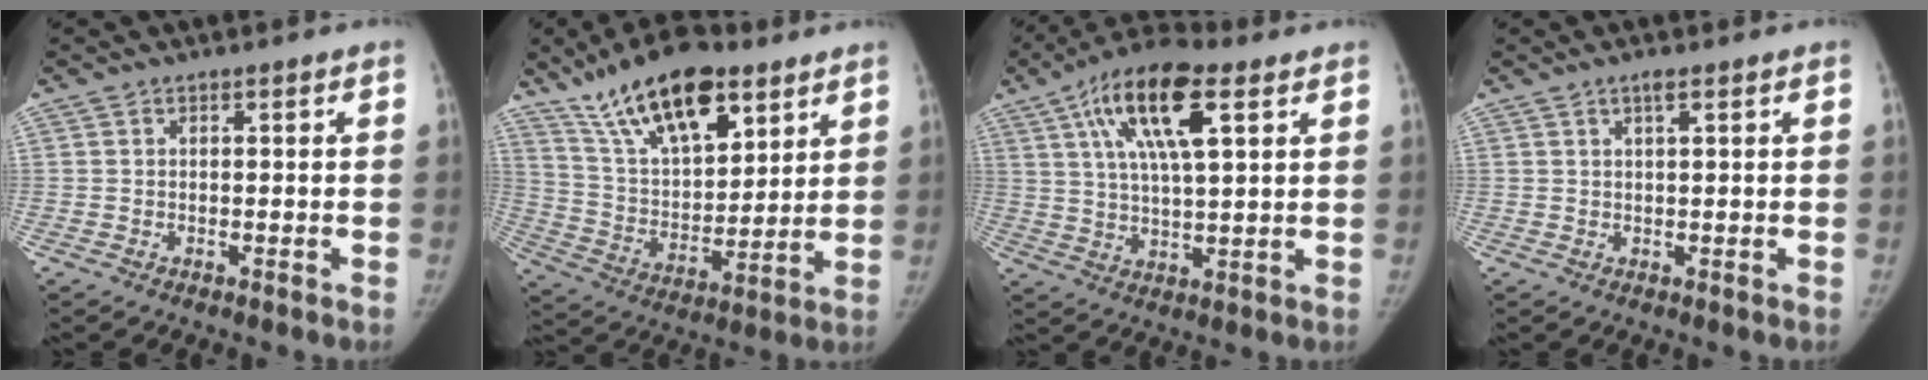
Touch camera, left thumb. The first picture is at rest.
{"total": 20.4, "force": [12.9, 8.8, 13.1], "torque": [-0.190, -0.053, 0.233]}
{"total": 15.6, "force": [6.6, 5.4, 13.1], "torque": [-0.227, -0.002, 0.111]}
{"total": 1.7, "force": [1.0, 0.2, 1.3], "torque": [-0.026, 0.000, 0.020]}